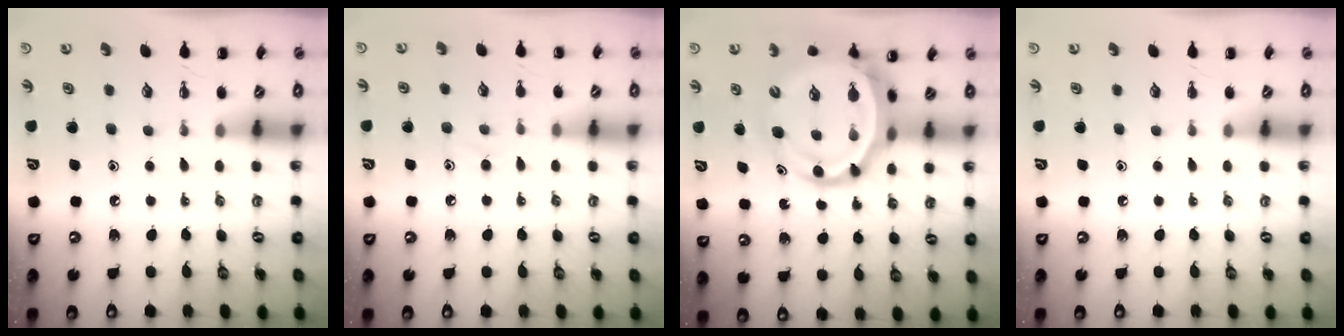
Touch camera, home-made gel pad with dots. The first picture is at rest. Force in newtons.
{"total": 7.4, "press": 7.0, "slide": 2.5}
{"total": 11.1, "press": 10.6, "slide": 3.4}
{"total": 0.0}